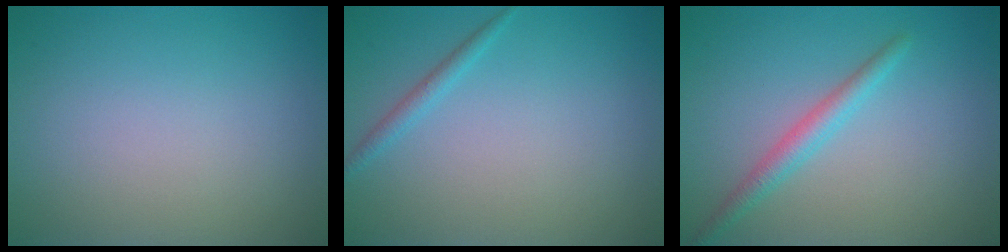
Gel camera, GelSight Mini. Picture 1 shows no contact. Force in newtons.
{"total": 1.1, "press": 1.1, "slide": 0.1}
{"total": 2.2, "press": 2.2, "slide": 0.1}